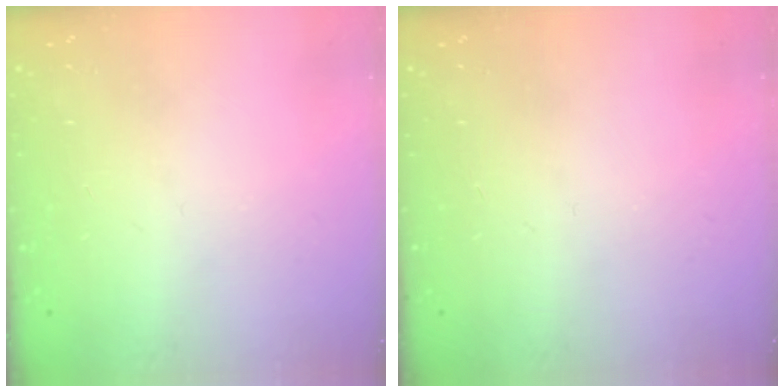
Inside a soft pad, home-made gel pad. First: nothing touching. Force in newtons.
{"total": 0.0}